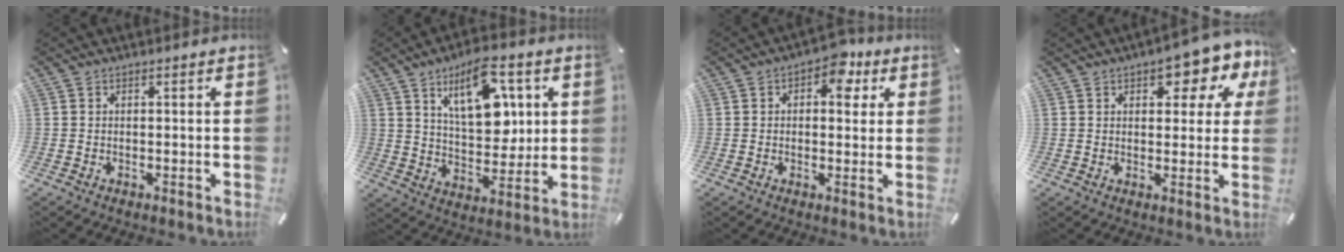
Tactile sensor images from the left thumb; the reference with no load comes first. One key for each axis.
{"total": 15.8, "fx": 7.0, "fy": 8.4, "fz": 11.4, "tx": -0.166, "ty": -0.018, "tz": 0.121}
{"total": 7.3, "fx": 2.8, "fy": 4.7, "fz": 4.9, "tx": -0.046, "ty": -0.012, "tz": 0.040}
{"total": 10.0, "fx": 5.8, "fy": 4.6, "fz": 6.7, "tx": -0.078, "ty": -0.032, "tz": 0.094}